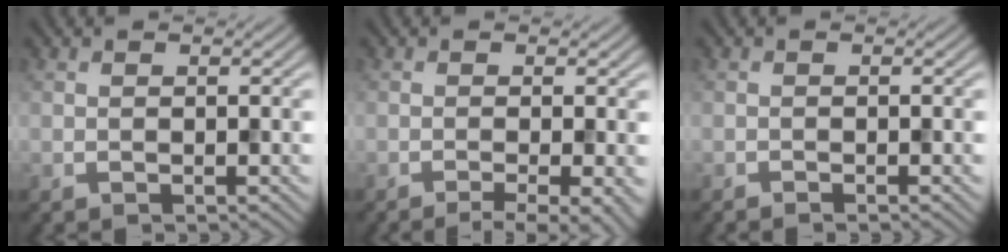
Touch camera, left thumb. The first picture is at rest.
{"total": 4.6, "force": [-2.3, 0.8, 3.9], "torque": [-0.047, 0.001, -0.038]}
{"total": 0.6, "force": [-0.6, 0.0, 0.2], "torque": [-0.002, 0.002, -0.012]}